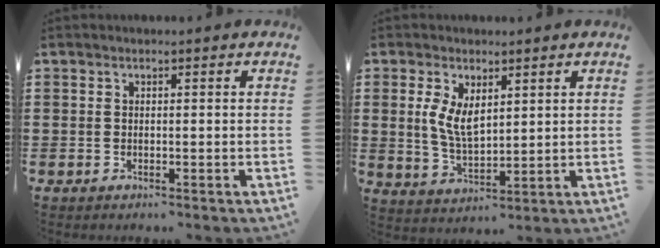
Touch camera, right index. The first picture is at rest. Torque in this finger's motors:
{"motor_torque": [0.47, 0.38, 0.48, 0.11]}